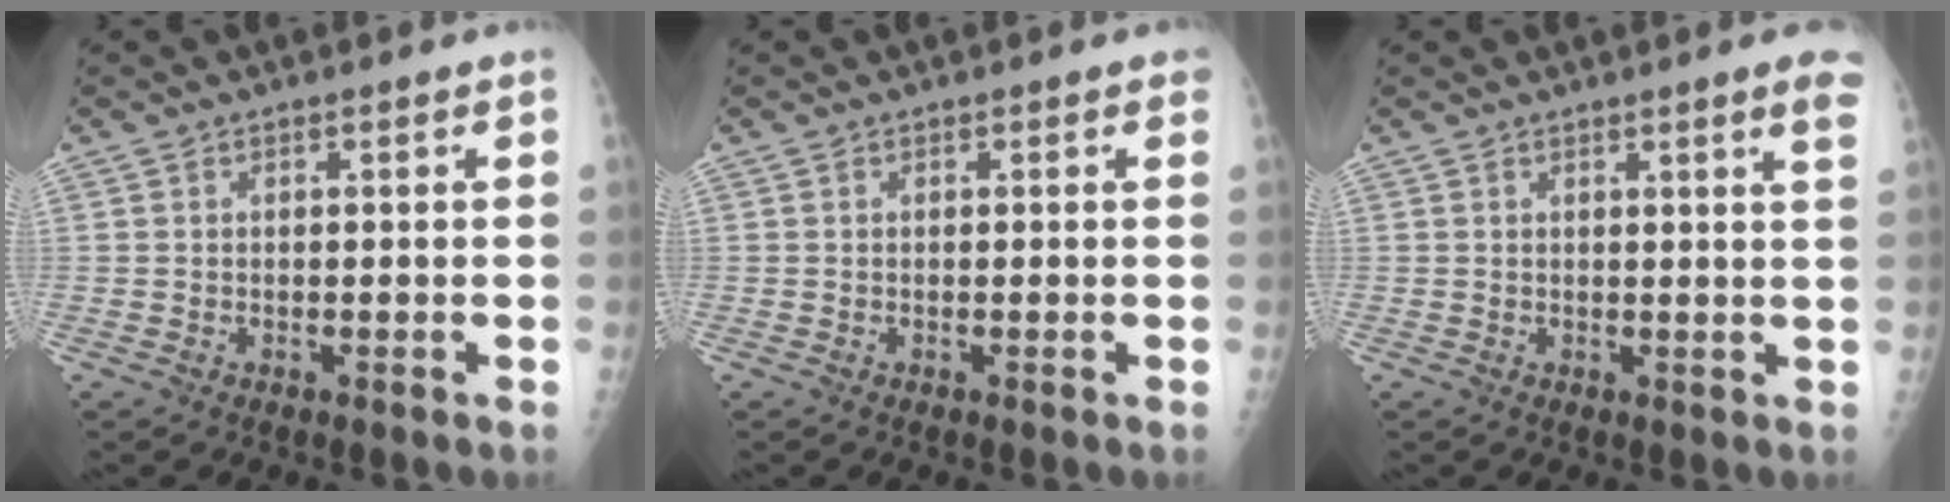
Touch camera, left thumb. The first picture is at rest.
{"total": 0.7, "force": [0.4, 0.2, 0.5], "torque": [-0.008, 0.000, 0.001]}
{"total": 4.0, "force": [2.6, -0.3, 3.0], "torque": [-0.039, -0.012, 0.027]}